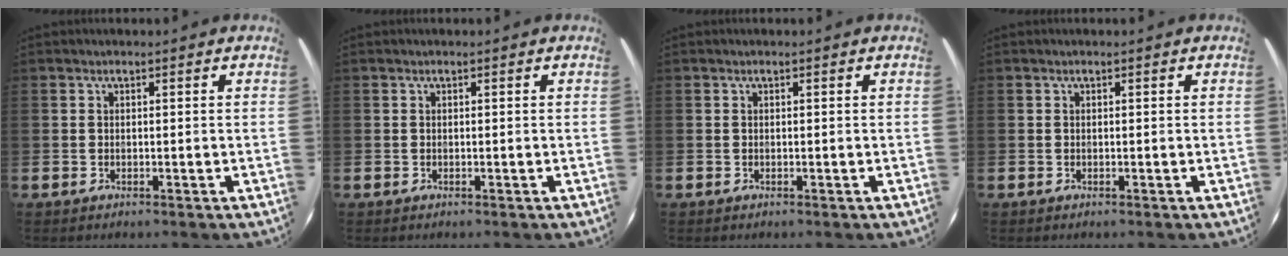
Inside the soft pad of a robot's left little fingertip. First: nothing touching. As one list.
[{"total": 0.0}, {"total": 0.0}, {"total": 0.0}]